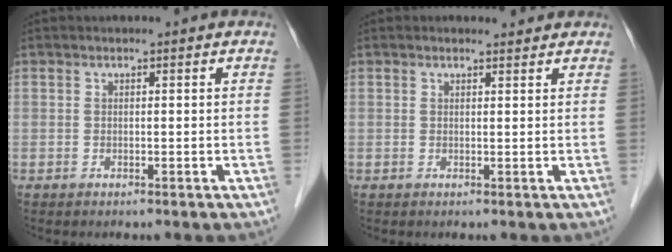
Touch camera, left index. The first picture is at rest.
{"total": 1.4, "force": [1.3, 0.4, 0.2], "torque": [-0.011, 0.005, 0.017]}